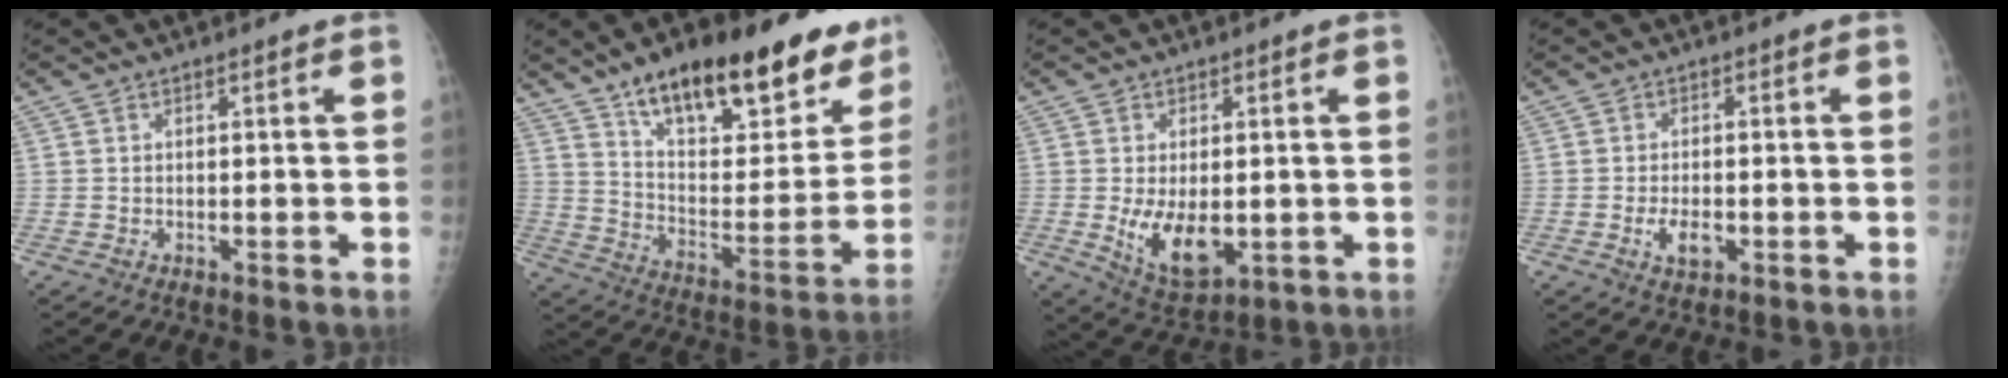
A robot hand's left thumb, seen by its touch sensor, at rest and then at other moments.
{"total": 26.2, "force": [17.9, 10.5, 16.0], "torque": [-0.184, -0.064, 0.274]}
{"total": 9.2, "force": [-1.2, 5.2, 7.5], "torque": [-0.114, -0.017, -0.004]}
{"total": 3.8, "force": [-1.3, 2.2, 2.9], "torque": [-0.048, 0.001, -0.019]}